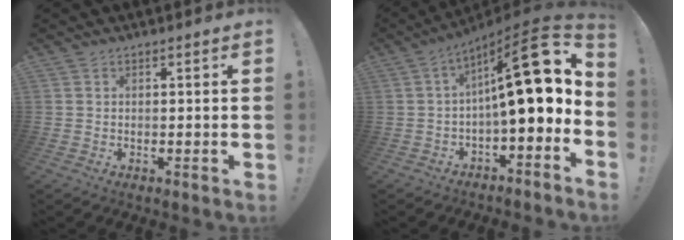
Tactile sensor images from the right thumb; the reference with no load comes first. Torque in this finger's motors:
{"motor_torque": [2.38, 2.63, 2.14, -0.63, 0.61]}